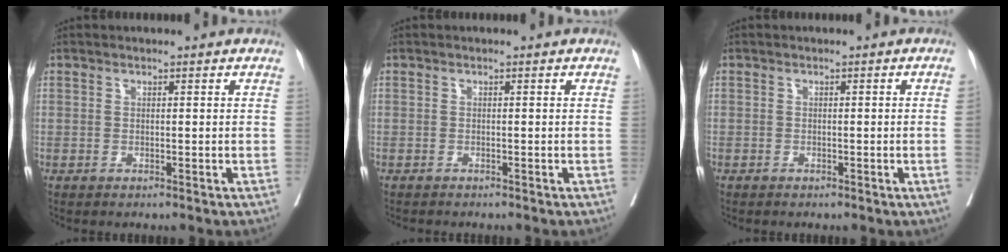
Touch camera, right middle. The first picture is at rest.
{"total": 1.4, "force": [-1.3, 0.2, 0.4], "torque": [-0.009, -0.002, -0.019]}
{"total": 1.1, "force": [-0.3, -0.4, 1.0], "torque": [-0.007, 0.001, -0.005]}